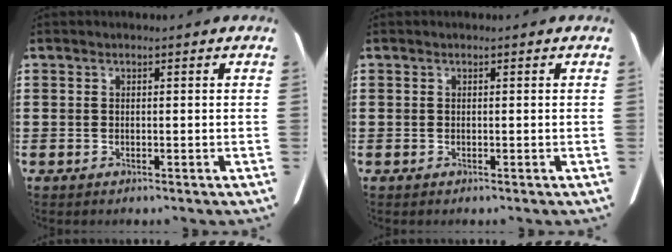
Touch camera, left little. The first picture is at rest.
{"total": 0.0}